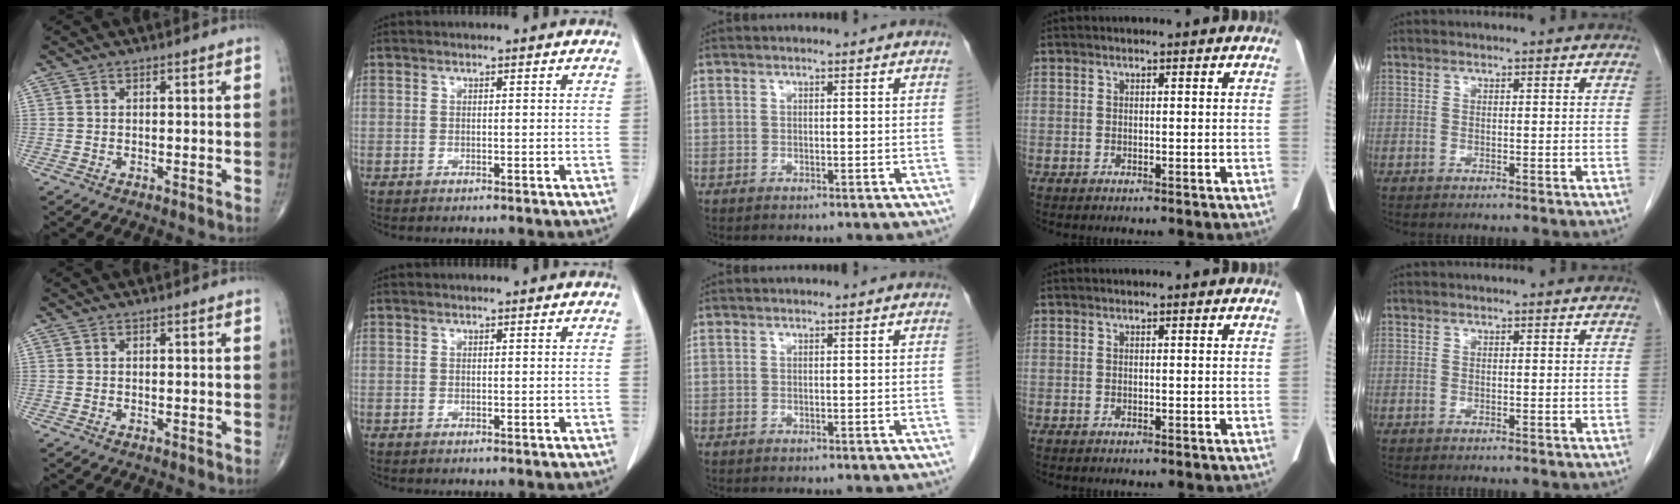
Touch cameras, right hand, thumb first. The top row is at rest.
{}